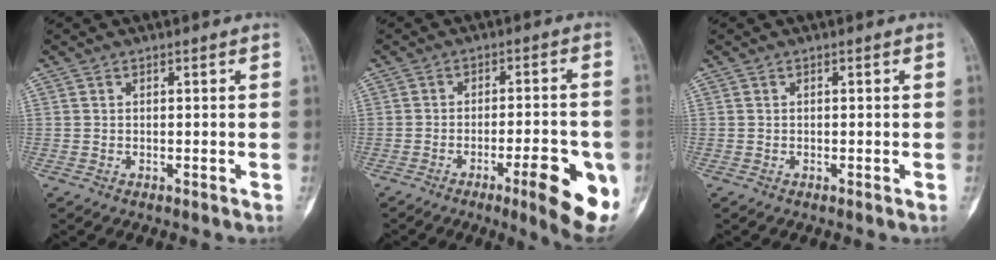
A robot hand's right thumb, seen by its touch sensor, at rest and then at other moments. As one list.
[{"total": 12.1, "force": [-4.8, 2.7, 10.7], "torque": [-0.134, 0.008, -0.060]}, {"total": 0.0}]